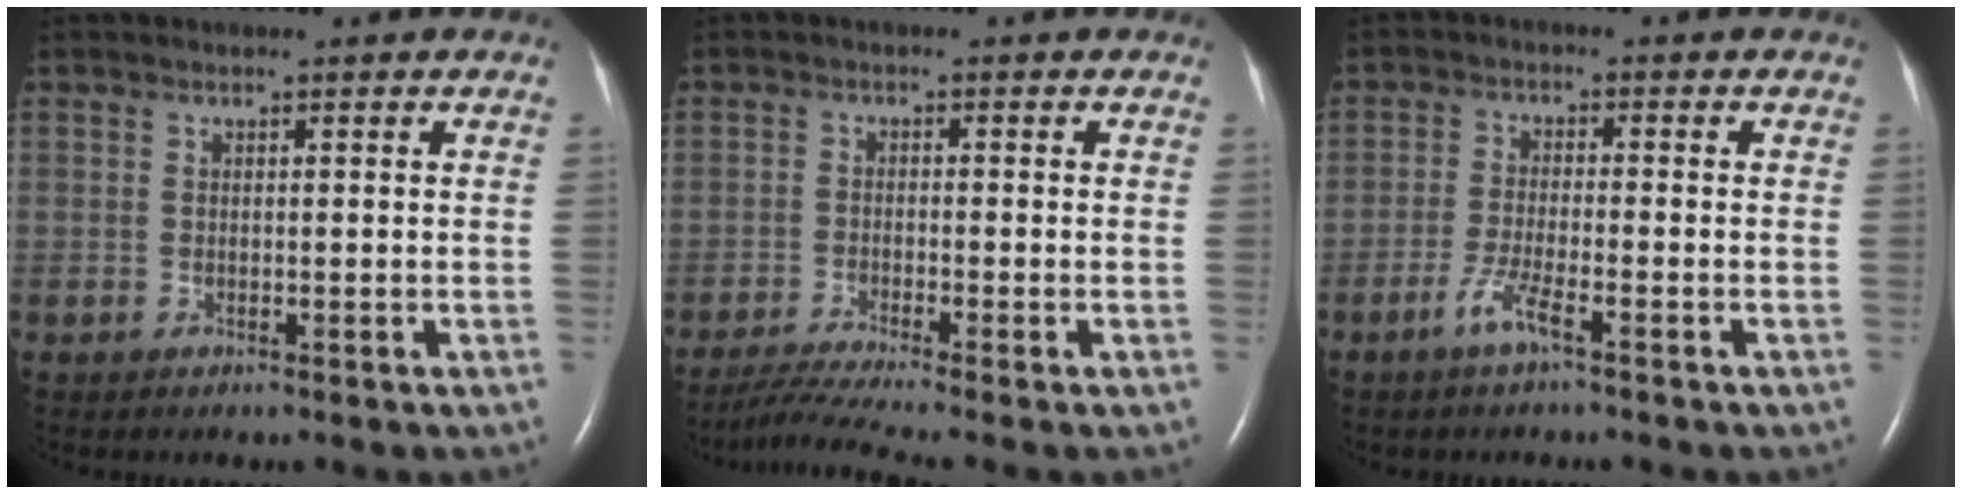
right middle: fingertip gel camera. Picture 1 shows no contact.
{"total": 6.0, "force": [-5.0, -1.4, 3.0], "torque": [-0.060, -0.024, -0.089]}
{"total": 3.8, "force": [-2.4, 0.1, 2.9], "torque": [-0.068, -0.005, -0.049]}